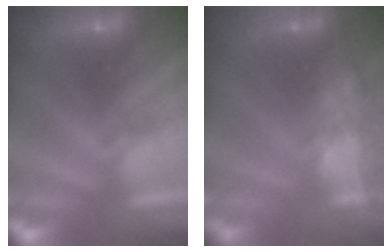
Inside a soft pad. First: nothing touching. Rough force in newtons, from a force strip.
{"total": 7.3}